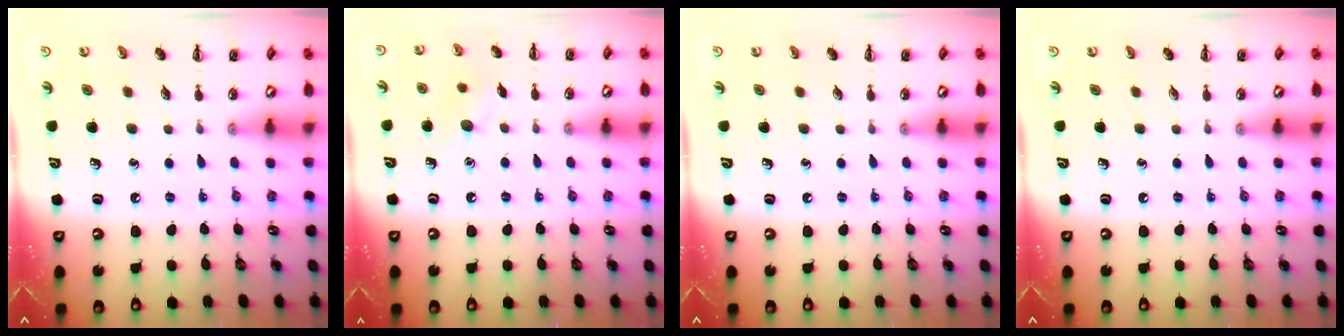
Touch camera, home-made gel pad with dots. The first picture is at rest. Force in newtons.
{"total": 6.8, "press": 6.6, "slide": 1.5}
{"total": 0.0}
{"total": 0.0}